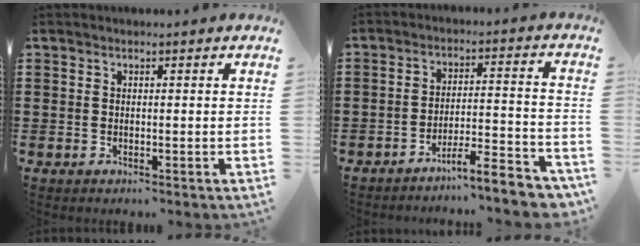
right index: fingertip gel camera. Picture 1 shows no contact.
{"total": 6.5, "force": [-5.8, 0.3, 2.8], "torque": [-0.042, -0.003, -0.111]}